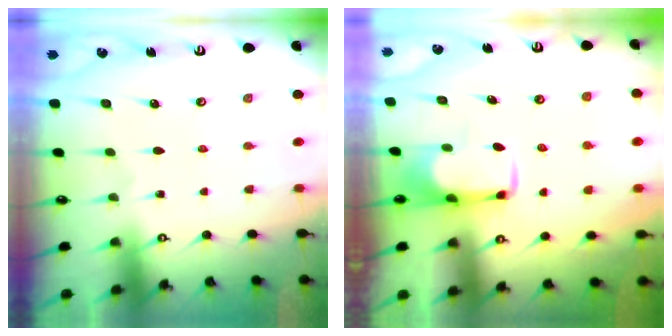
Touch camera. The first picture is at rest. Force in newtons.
{"total": 1.7, "press": 1.7, "slide": 0.5}